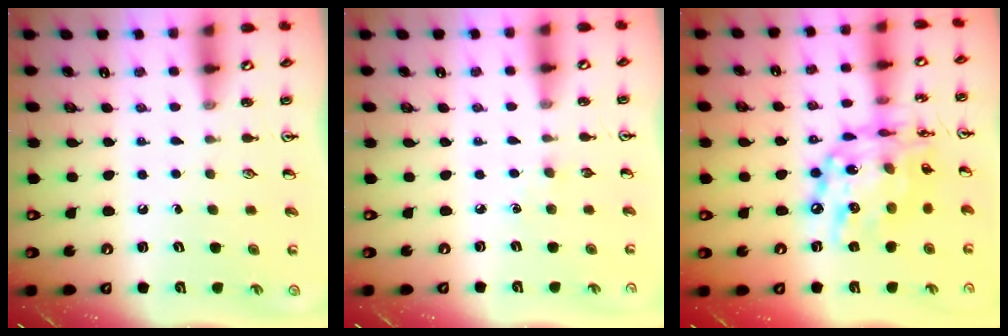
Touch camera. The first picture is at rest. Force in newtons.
{"total": 2.6, "press": 2.5, "slide": 0.3}
{"total": 19.2, "press": 19.1, "slide": 1.8}